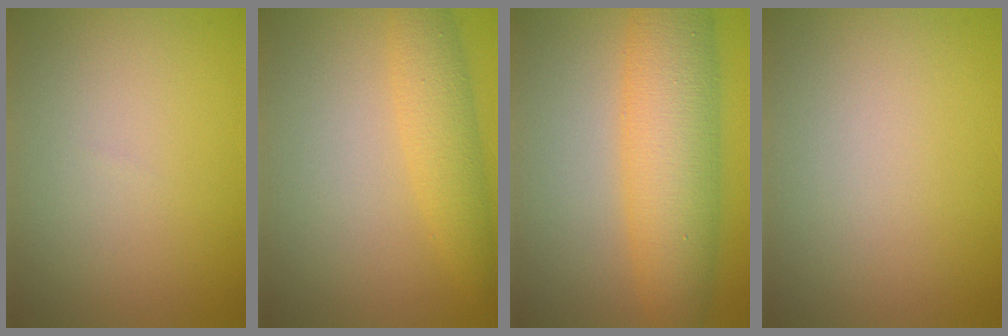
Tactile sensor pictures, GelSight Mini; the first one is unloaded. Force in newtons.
{"total": 3.3, "press": 3.3, "slide": 0.1}
{"total": 7.7, "press": 7.7, "slide": 0.1}
{"total": 0.0}